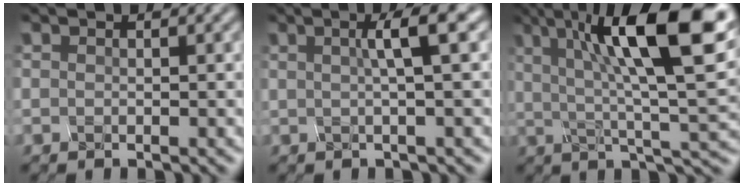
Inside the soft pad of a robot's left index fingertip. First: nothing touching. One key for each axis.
{"total": 2.9, "fx": 0.7, "fy": -0.2, "fz": 2.8, "tx": -0.049, "ty": 0.010, "tz": 0.021}
{"total": 13.9, "fx": 4.9, "fy": 3.2, "fz": 12.6, "tx": -0.197, "ty": 0.013, "tz": 0.095}